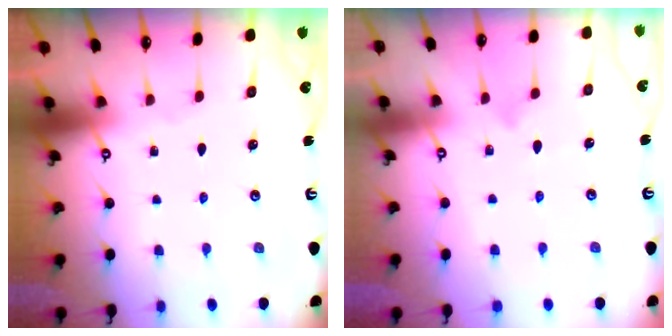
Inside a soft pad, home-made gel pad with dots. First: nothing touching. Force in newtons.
{"total": 7.7, "press": 7.7, "slide": 0.4}